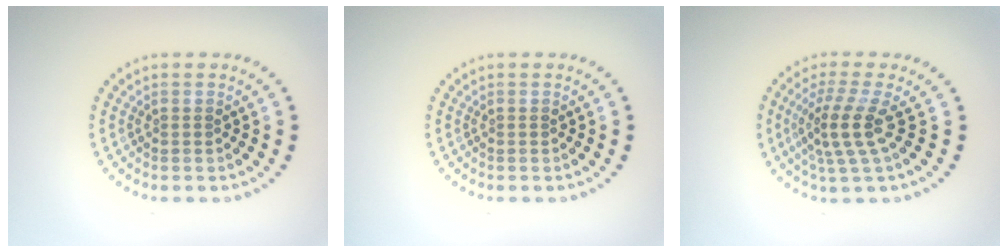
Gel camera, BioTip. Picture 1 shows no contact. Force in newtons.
{"total": 0.0}
{"total": 3.6, "press": 2.6, "slide": 2.4}